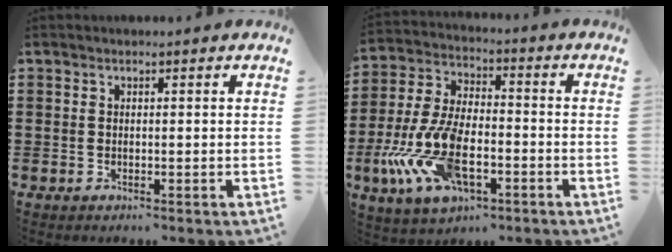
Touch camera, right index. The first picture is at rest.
{"total": 12.7, "force": [-4.7, 6.0, 10.2], "torque": [-0.250, -0.010, -0.092]}